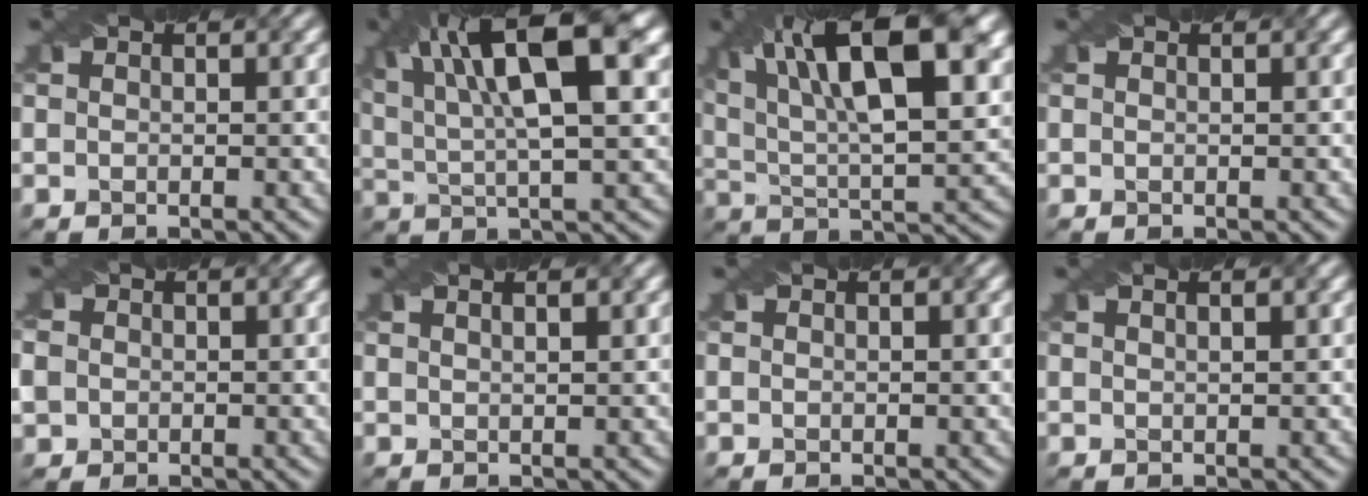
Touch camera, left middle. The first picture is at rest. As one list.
[{"total": 12.5, "force": [5.3, 3.6, 10.8], "torque": [-0.168, 0.014, 0.090]}, {"total": 14.8, "force": [6.6, 5.1, 12.2], "torque": [-0.188, 0.017, 0.108]}, {"total": 0.0}, {"total": 2.5, "force": [0.0, 2.4, 0.8], "torque": [-0.022, 0.011, 0.004]}, {"total": 3.4, "force": [1.8, 1.7, 2.3], "torque": [-0.007, 0.027, -0.006]}, {"total": 0.0}, {"total": 2.6, "force": [1.4, 1.3, 1.8], "torque": [-0.008, 0.018, -0.004]}]